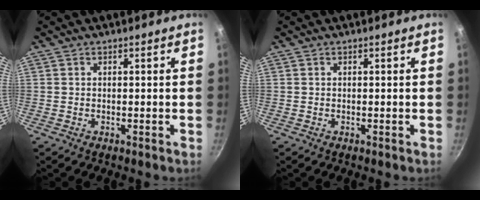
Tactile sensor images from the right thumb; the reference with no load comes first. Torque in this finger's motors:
{"motor_torque": [0.01, 0.02, 0.03, -0.08, 0.00]}